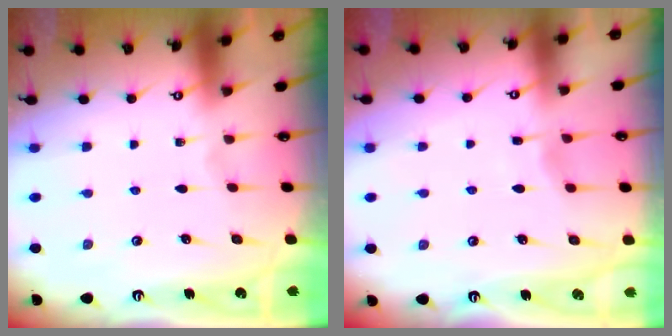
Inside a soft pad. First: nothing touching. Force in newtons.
{"total": 2.2, "press": 2.2, "slide": 0.3}